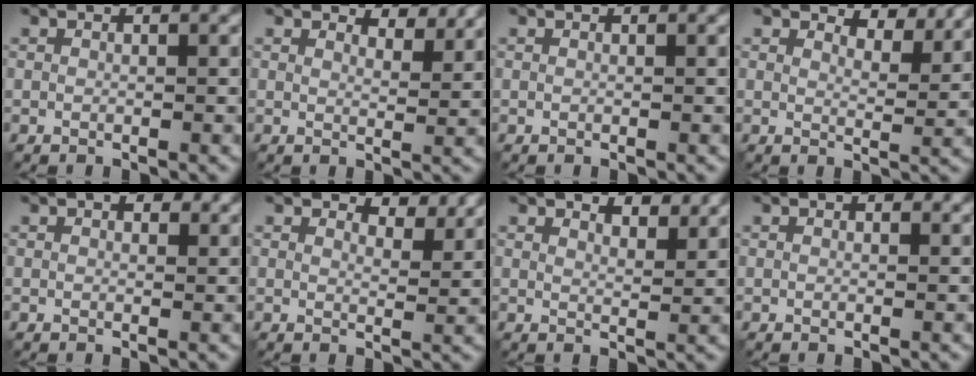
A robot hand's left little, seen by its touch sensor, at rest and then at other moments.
{"total": 3.5, "force": [3.2, 0.9, 1.2], "torque": [-0.023, -0.002, 0.040]}
{"total": 0.0}
{"total": 4.2, "force": [3.7, 1.2, 1.5], "torque": [-0.033, -0.004, 0.046]}
{"total": 1.4, "force": [0.7, 0.7, 0.9], "torque": [-0.009, -0.001, 0.012]}
{"total": 3.6, "force": [3.2, 1.0, 1.3], "torque": [-0.026, -0.005, 0.040]}
{"total": 3.5, "force": [3.0, 1.0, 1.5], "torque": [-0.031, -0.002, 0.042]}
{"total": 0.8, "force": [0.5, 0.4, 0.5], "torque": [-0.006, -0.001, 0.008]}